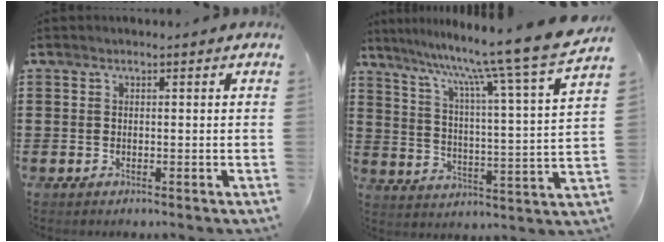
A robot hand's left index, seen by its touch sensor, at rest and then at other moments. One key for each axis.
{"total": 10.2, "fx": 8.7, "fy": -2.0, "fz": 4.9, "tx": -0.113, "ty": -0.076, "tz": 0.128}